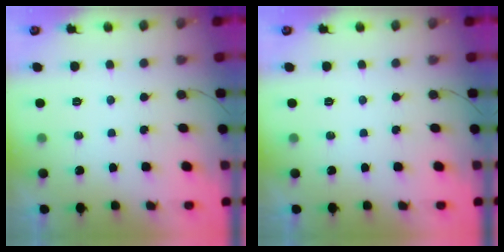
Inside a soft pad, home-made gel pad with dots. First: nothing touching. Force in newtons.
{"total": 0.0}